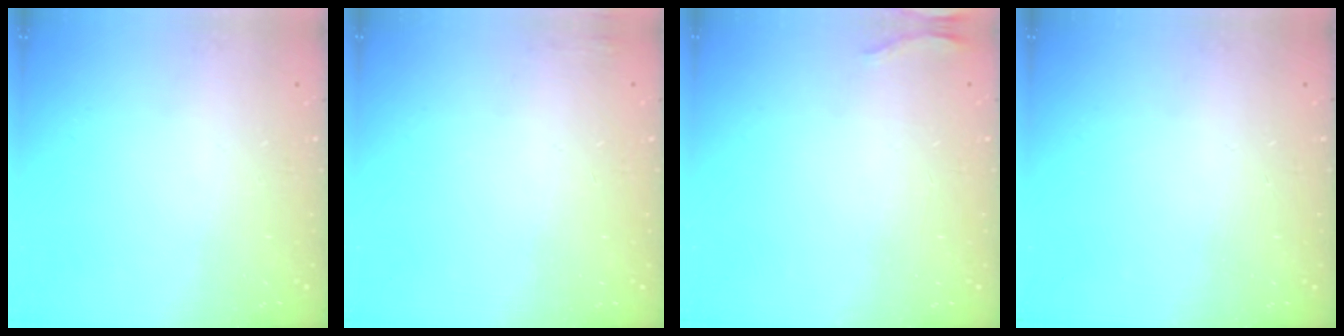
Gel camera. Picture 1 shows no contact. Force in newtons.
{"total": 3.9, "press": 3.6, "slide": 1.5}
{"total": 7.3, "press": 5.5, "slide": 4.8}
{"total": 13.4, "press": 3.0, "slide": 13.1}